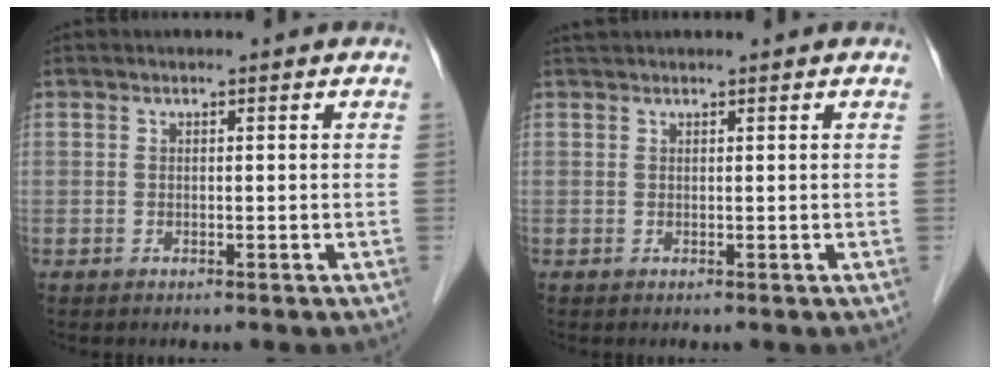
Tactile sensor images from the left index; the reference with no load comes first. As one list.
[{"total": 1.1, "force": [1.1, -0.1, 0.3], "torque": [-0.008, 0.014, 0.027]}]